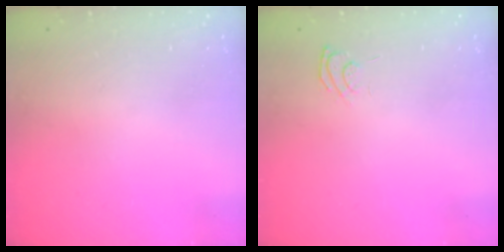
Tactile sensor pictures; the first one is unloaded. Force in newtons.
{"total": 6.1, "press": 5.9, "slide": 1.4}